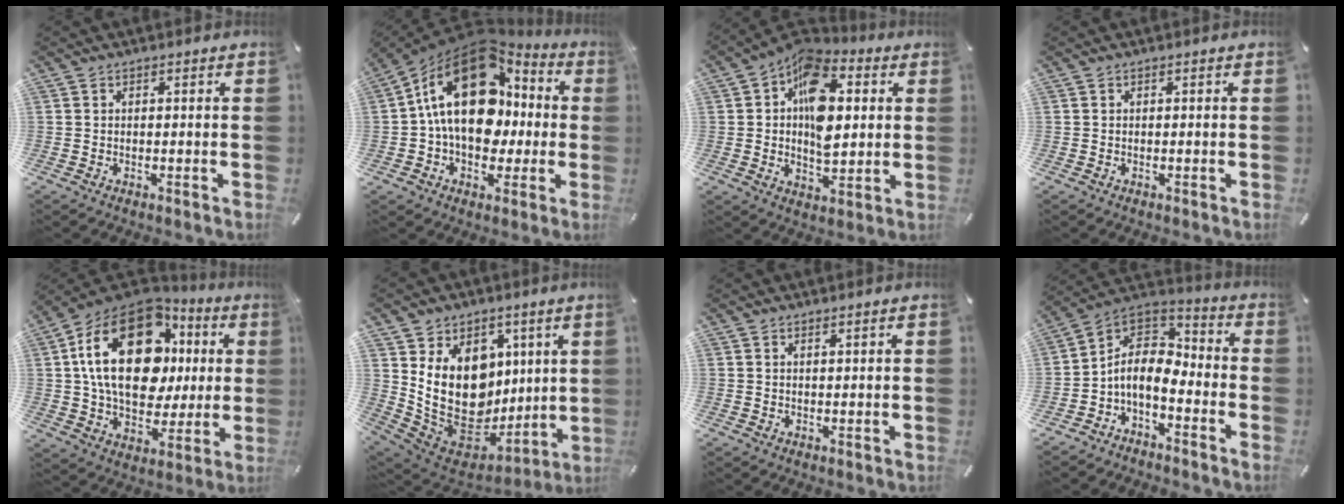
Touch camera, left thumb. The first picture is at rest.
{"total": 22.3, "force": [3.6, 15.2, 15.9], "torque": [-0.278, -0.019, 0.063]}
{"total": 14.8, "force": [3.0, 9.6, 10.9], "torque": [-0.180, -0.009, 0.056]}
{"total": 0.0}
{"total": 25.6, "force": [6.5, 16.9, 18.2], "torque": [-0.331, -0.014, 0.112]}
{"total": 19.1, "force": [3.6, 15.5, 10.6], "torque": [-0.220, -0.049, 0.076]}
{"total": 0.9, "force": [0.8, -0.1, 0.5], "torque": [-0.008, -0.003, 0.014]}
{"total": 9.2, "force": [-4.0, 5.7, 6.0], "torque": [-0.133, 0.007, -0.081]}